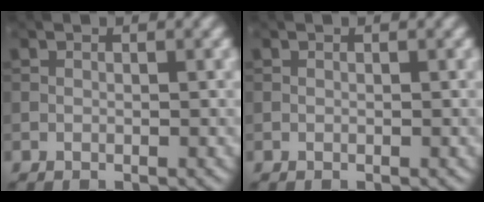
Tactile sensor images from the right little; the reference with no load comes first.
{"total": 0.0}